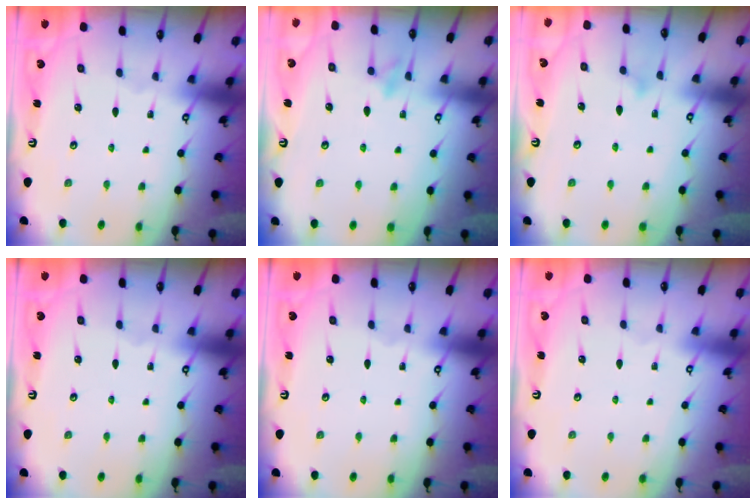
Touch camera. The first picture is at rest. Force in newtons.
{"total": 8.8, "press": 8.6, "slide": 1.8}
{"total": 8.3, "press": 8.3, "slide": 0.7}
{"total": 0.0}
{"total": 0.0}
{"total": 3.9, "press": 3.9, "slide": 0.1}